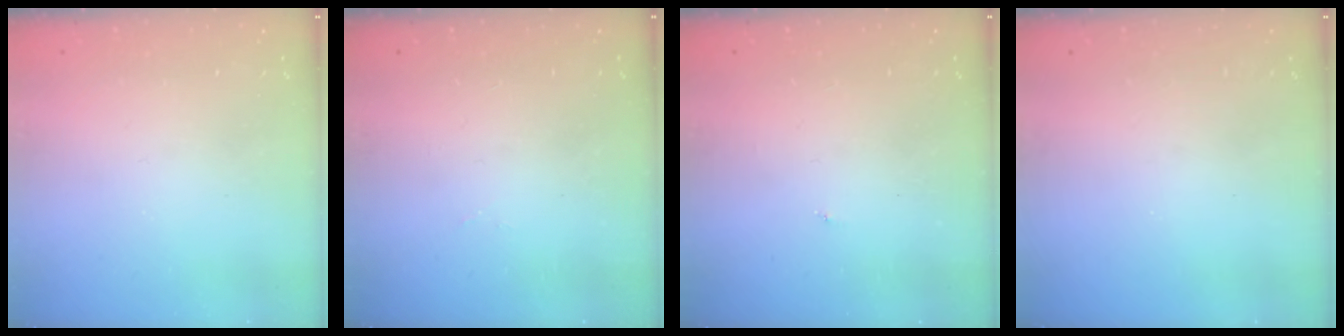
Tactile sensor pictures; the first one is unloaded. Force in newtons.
{"total": 2.0, "press": 1.9, "slide": 0.8}
{"total": 3.8, "press": 3.8, "slide": 0.5}
{"total": 0.0}